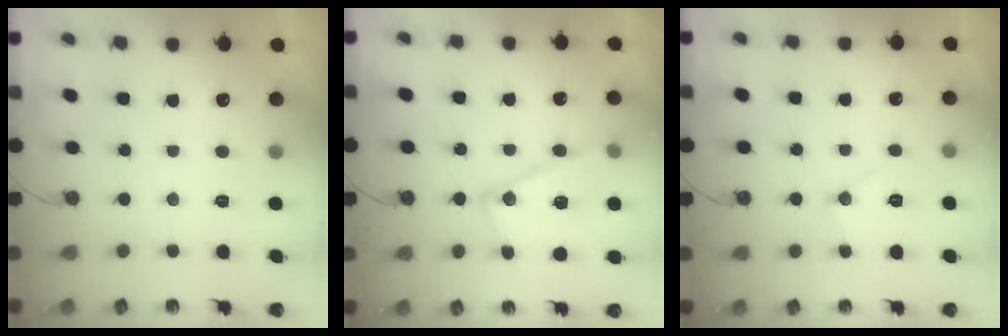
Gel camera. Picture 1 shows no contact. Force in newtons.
{"total": 15.7, "press": 15.6, "slide": 1.1}
{"total": 9.6, "press": 9.6, "slide": 0.7}